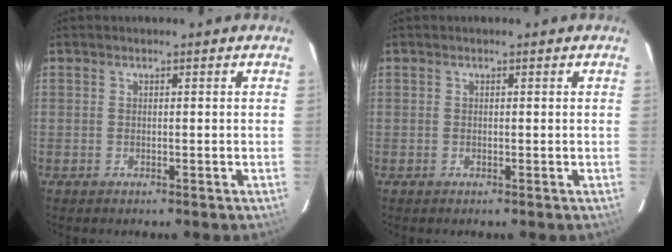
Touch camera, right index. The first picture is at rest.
{"total": 0.0}